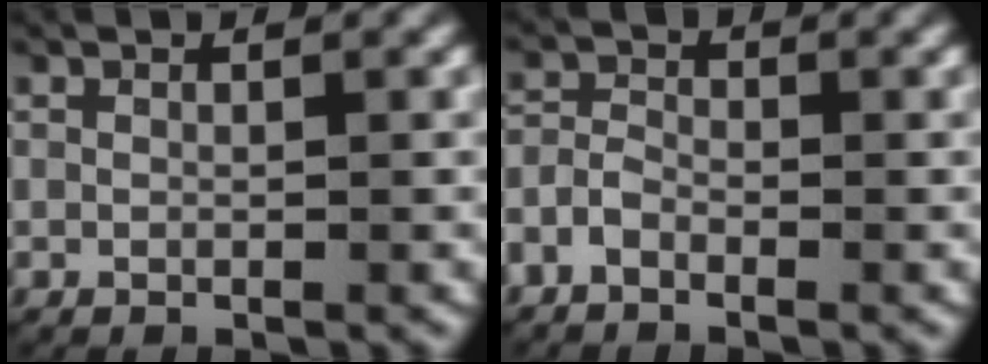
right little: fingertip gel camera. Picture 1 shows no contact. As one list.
[{"total": 2.2, "force": [-1.3, 1.6, 0.9], "torque": [-0.030, -0.004, -0.028]}]